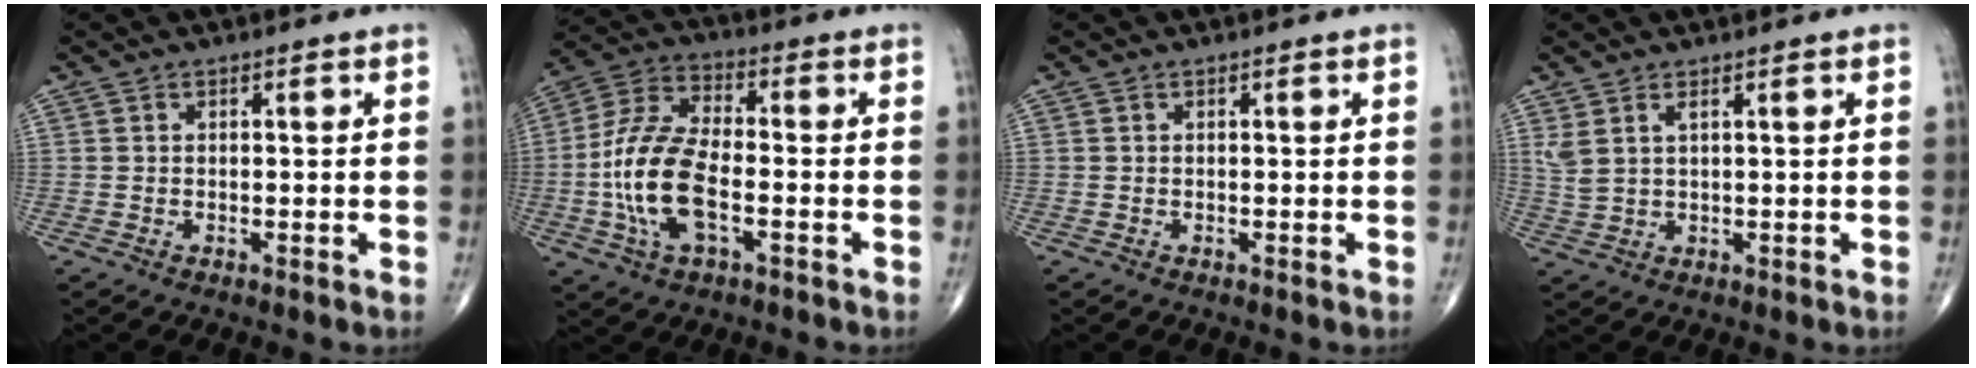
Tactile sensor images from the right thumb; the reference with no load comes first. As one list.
[{"total": 14.6, "force": [-3.3, 6.8, 12.4], "torque": [-0.265, 0.024, -0.064]}, {"total": 0.0}, {"total": 3.5, "force": [1.8, 1.2, 2.8], "torque": [-0.070, -0.002, 0.045]}]